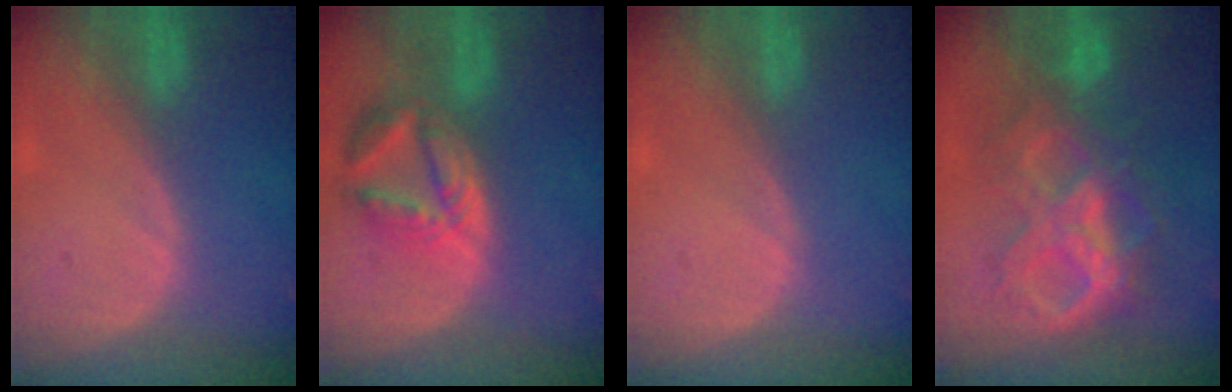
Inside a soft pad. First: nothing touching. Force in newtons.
{"total": 8.2, "press": 7.3, "slide": 3.7}
{"total": 0.0}
{"total": 10.5, "press": 10.4, "slide": 1.1}